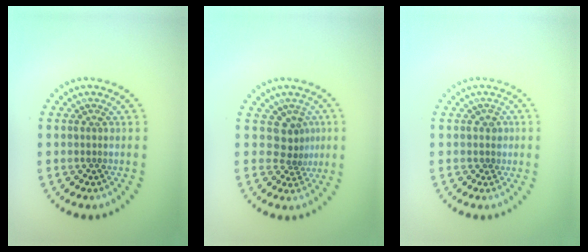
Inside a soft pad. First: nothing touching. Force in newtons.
{"total": 2.5, "press": 1.7, "slide": 1.8}
{"total": 0.9, "press": 0.7, "slide": 0.6}